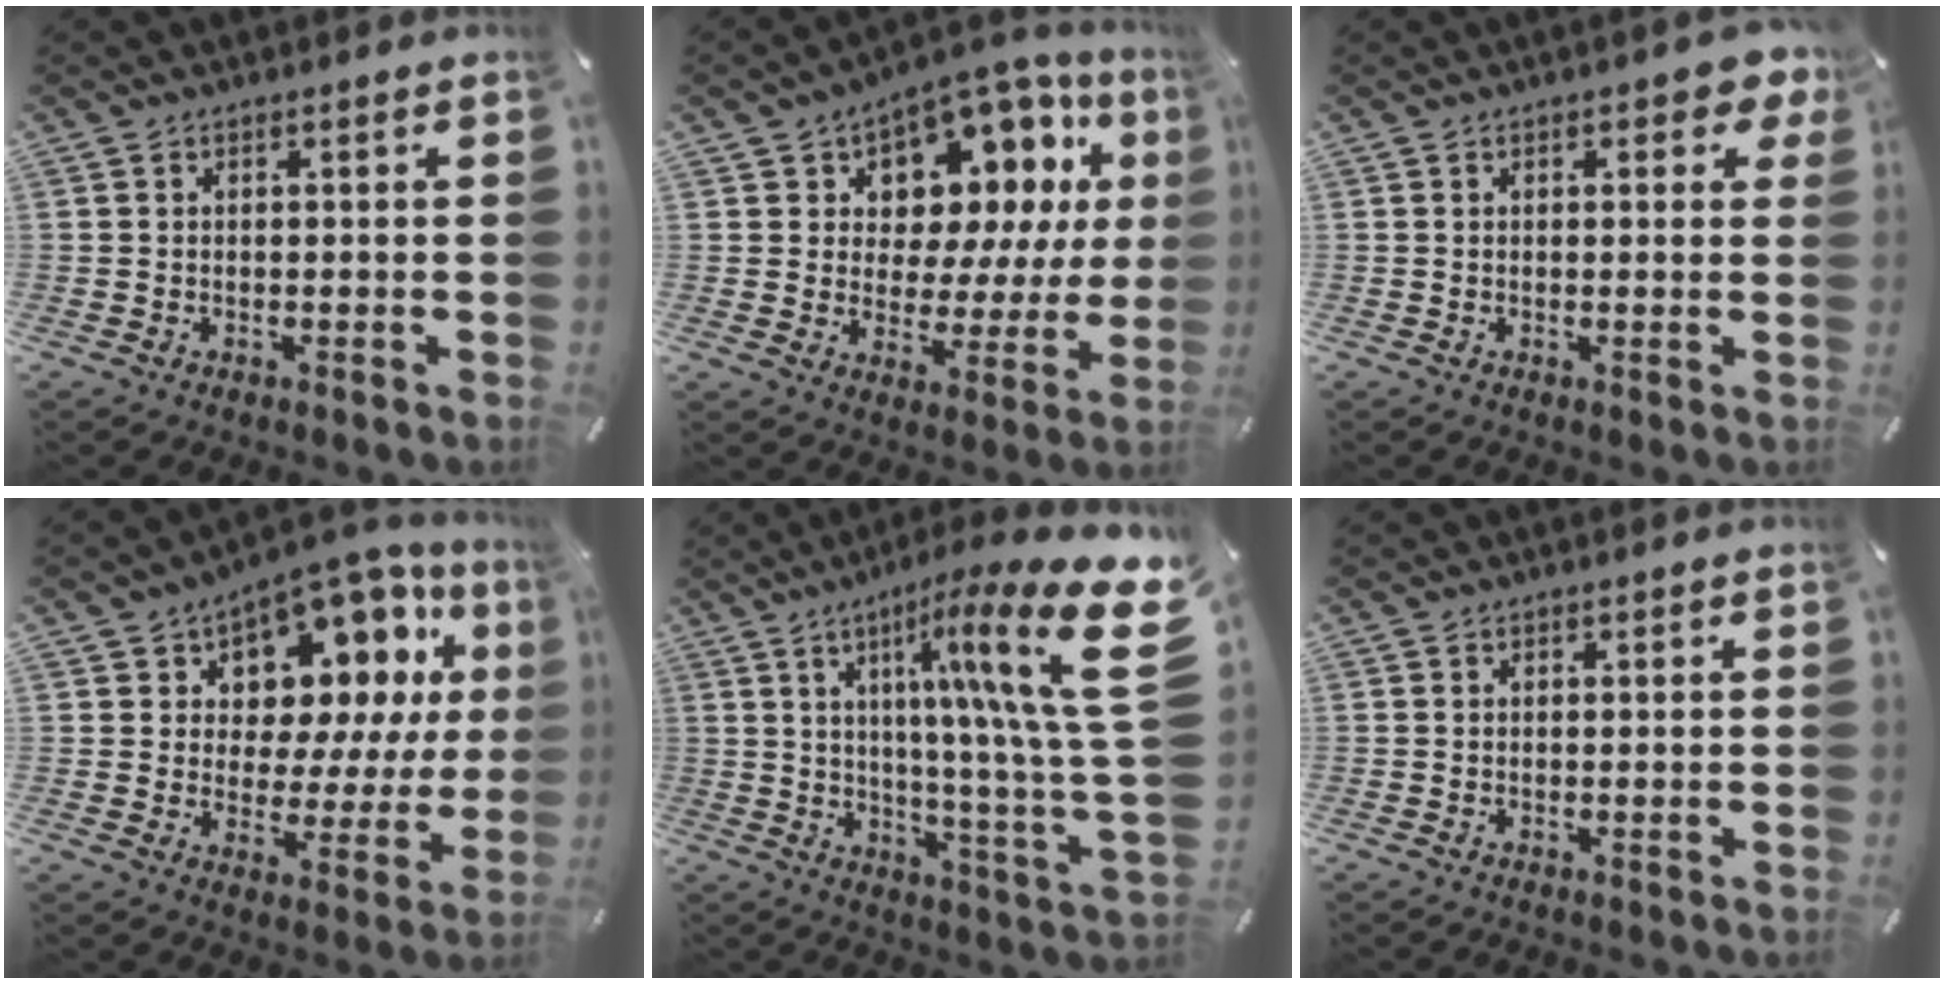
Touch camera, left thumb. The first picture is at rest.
{"total": 10.0, "force": [7.0, 6.5, 3.1], "torque": [-0.052, -0.070, 0.124]}
{"total": 3.5, "force": [1.6, 1.7, 2.6], "torque": [-0.032, -0.001, 0.022]}
{"total": 10.7, "force": [7.9, 6.3, 3.5], "torque": [-0.055, -0.080, 0.137]}
{"total": 27.6, "force": [9.4, 5.1, 25.5], "torque": [-0.368, -0.073, 0.141]}
{"total": 0.0}